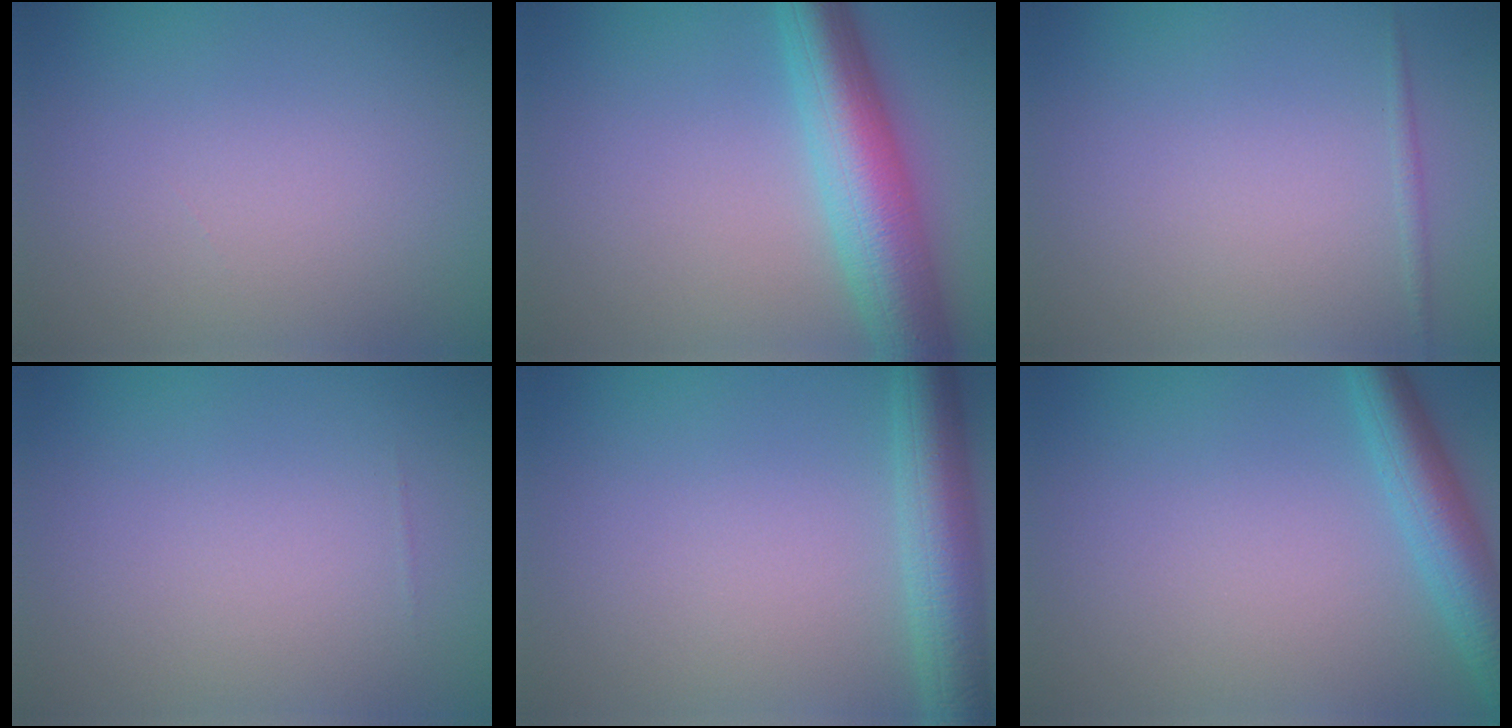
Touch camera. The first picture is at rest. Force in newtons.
{"total": 8.0, "press": 8.0, "slide": 0.2}
{"total": 0.6, "press": 0.6, "slide": 0.0}
{"total": 0.0}
{"total": 5.3, "press": 5.3, "slide": 0.1}
{"total": 4.5, "press": 4.4, "slide": 0.2}